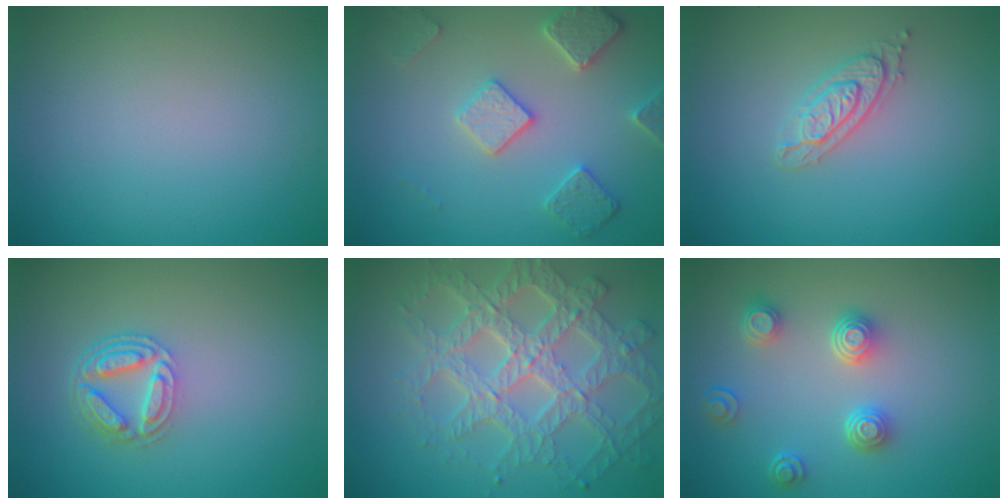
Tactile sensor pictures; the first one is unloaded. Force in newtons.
{"total": 4.0, "press": 3.5, "slide": 1.9}
{"total": 2.2, "press": 2.1, "slide": 0.5}
{"total": 4.0, "press": 3.1, "slide": 2.6}
{"total": 7.7, "press": 5.8, "slide": 5.0}
{"total": 4.0, "press": 3.2, "slide": 2.5}